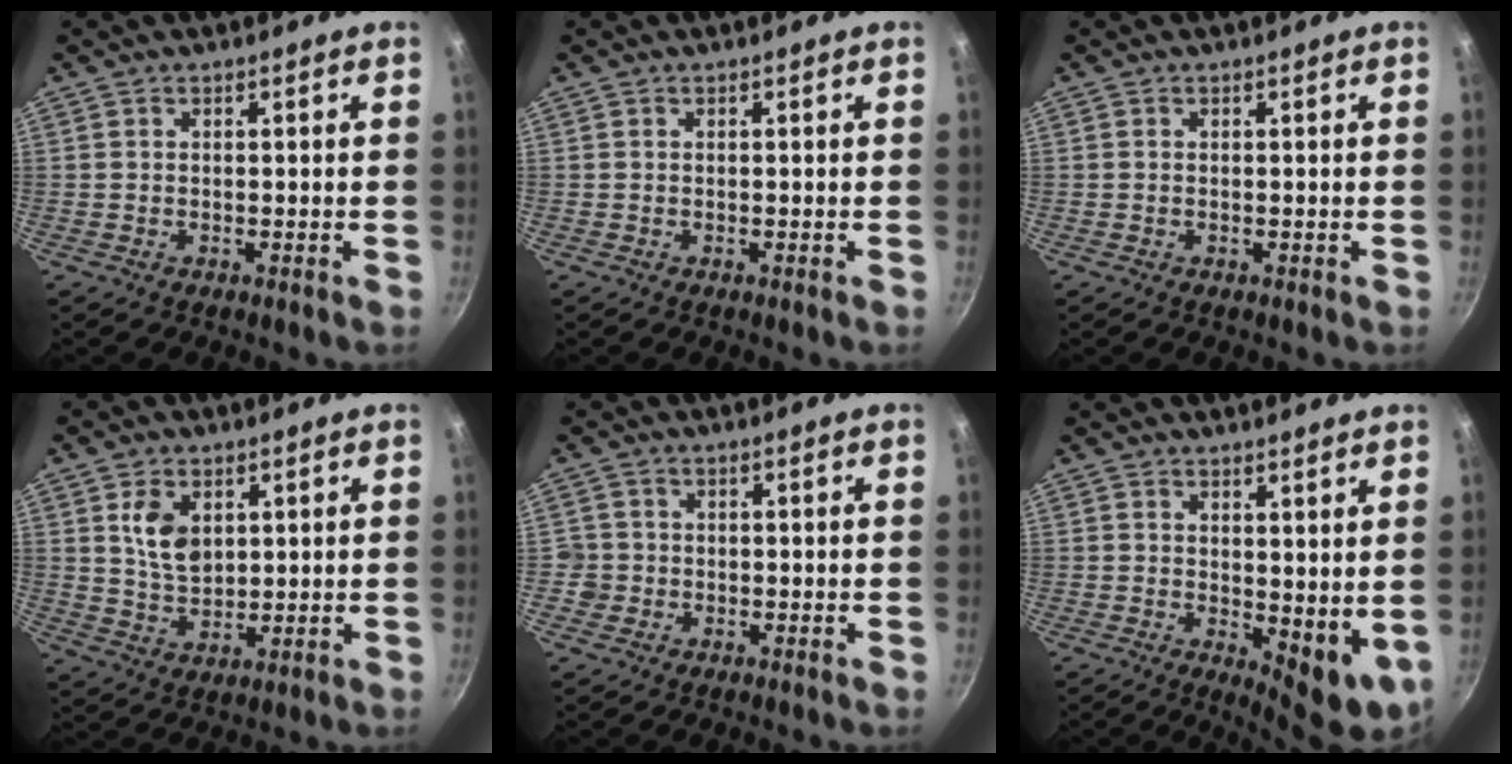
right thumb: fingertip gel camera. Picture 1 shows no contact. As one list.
[{"total": 0.0}, {"total": 0.0}, {"total": 7.4, "force": [2.3, 5.1, 4.9], "torque": [-0.072, -0.018, 0.048]}, {"total": 2.8, "force": [-0.8, 2.6, 0.4], "torque": [0.006, 0.014, -0.015]}, {"total": 8.3, "force": [2.2, 3.9, 7.0], "torque": [-0.084, -0.024, 0.039]}]